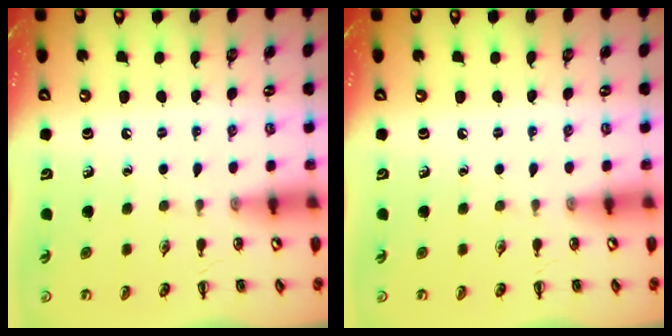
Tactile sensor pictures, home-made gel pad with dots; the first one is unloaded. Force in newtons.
{"total": 0.0}